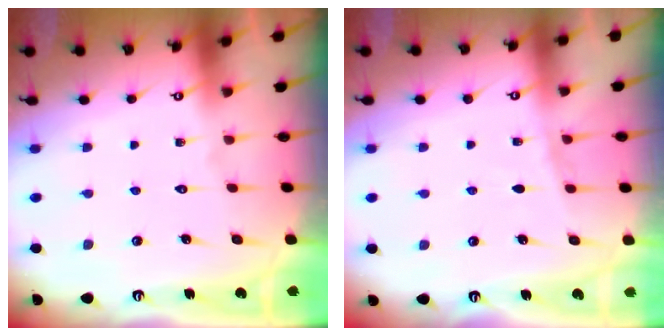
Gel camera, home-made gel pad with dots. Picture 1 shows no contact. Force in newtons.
{"total": 4.7, "press": 4.7, "slide": 0.6}